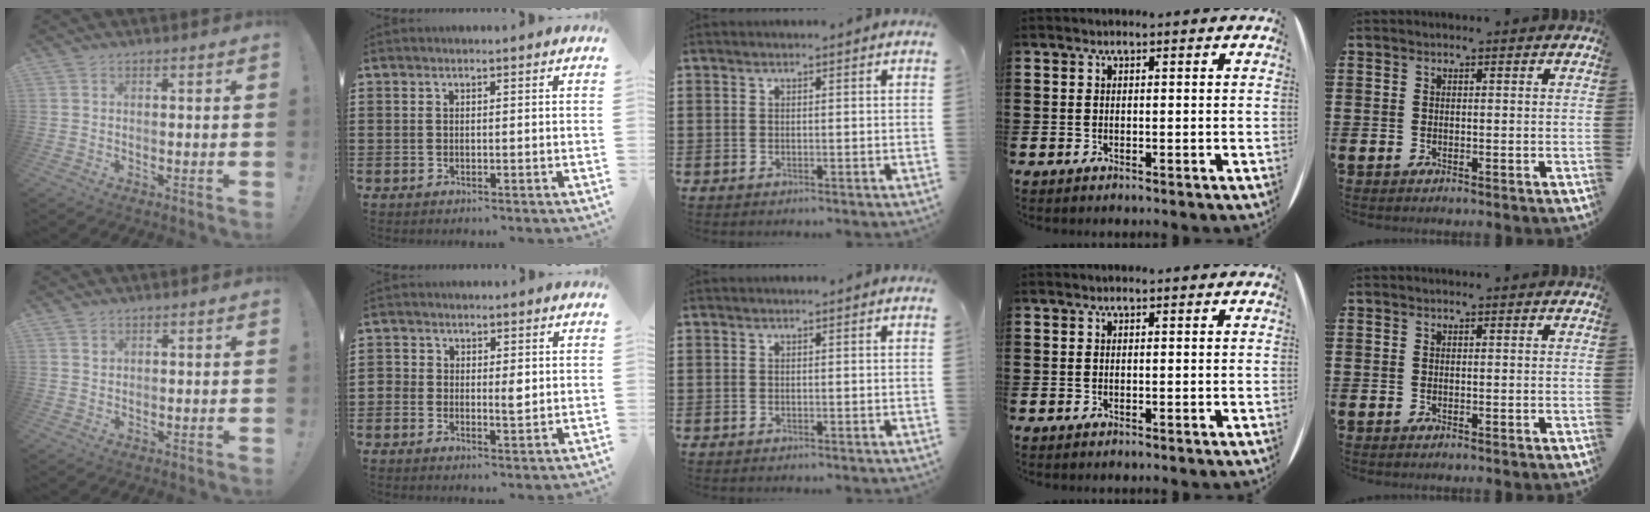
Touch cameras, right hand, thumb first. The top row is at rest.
{"thumb": {"total": 1.0, "force": [0.6, 0.8, 0.1], "torque": [0.009, -0.005, 0.010]}, "index": {"total": 2.5, "force": [-0.1, 1.6, 1.9], "torque": [-0.032, 0.002, -0.004]}}